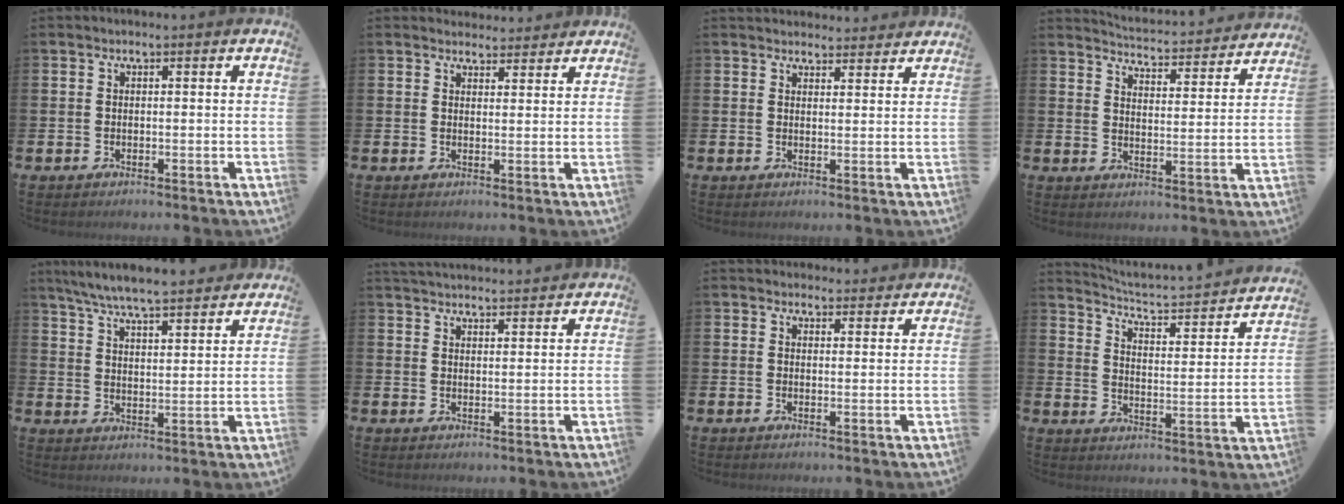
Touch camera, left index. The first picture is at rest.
{"total": 4.3, "force": [4.2, 0.7, -0.1], "torque": [0.004, -0.031, 0.073]}
{"total": 2.9, "force": [2.8, 0.8, -0.2], "torque": [0.009, -0.016, 0.050]}
{"total": 4.6, "force": [4.5, 0.2, 0.2], "torque": [-0.017, -0.042, 0.074]}
{"total": 7.2, "force": [6.9, 0.2, 2.0], "torque": [-0.065, -0.040, 0.123]}
{"total": 3.7, "force": [3.7, 0.3, 0.3], "torque": [-0.011, -0.019, 0.068]}
{"total": 2.7, "force": [2.6, 0.8, -0.2], "torque": [0.009, -0.013, 0.045]}
{"total": 4.4, "force": [4.2, 0.8, 1.2], "torque": [-0.048, -0.043, 0.061]}